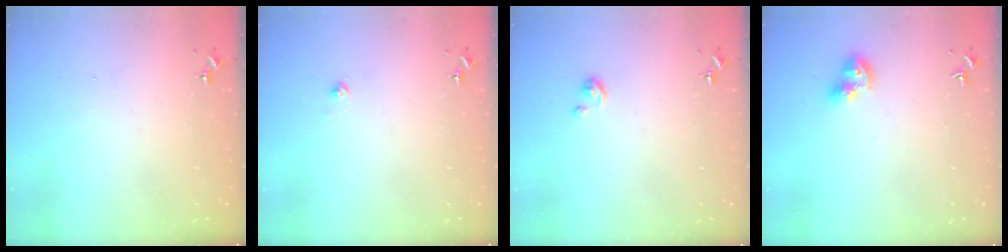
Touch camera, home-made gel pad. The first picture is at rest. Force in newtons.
{"total": 2.3, "press": 2.3, "slide": 0.2}
{"total": 4.1, "press": 4.1, "slide": 0.3}
{"total": 9.0, "press": 9.0, "slide": 0.8}